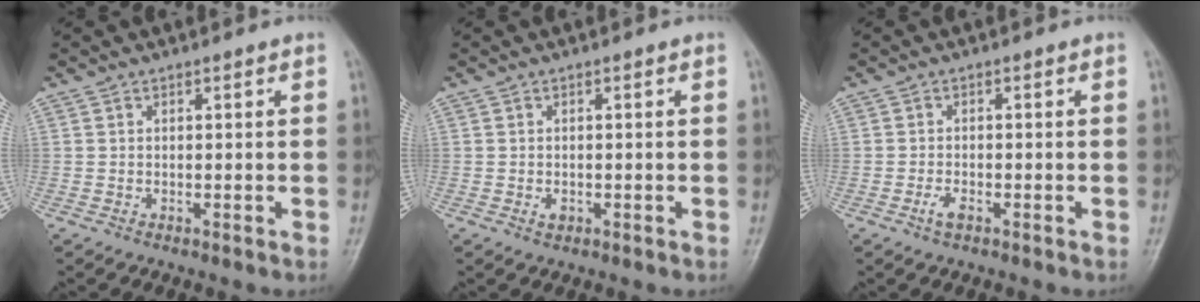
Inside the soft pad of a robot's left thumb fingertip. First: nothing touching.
{"total": 1.1, "force": [-0.3, 0.8, 0.7], "torque": [-0.008, -0.001, -0.003]}
{"total": 1.9, "force": [-1.0, 0.8, 1.4], "torque": [-0.031, 0.002, -0.020]}